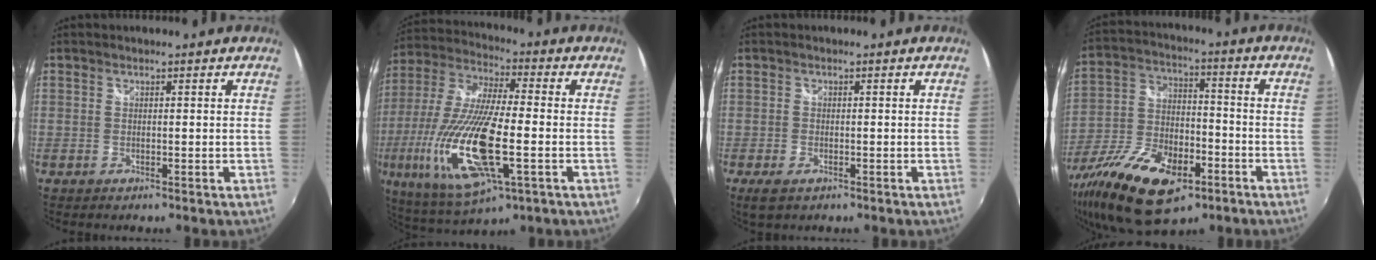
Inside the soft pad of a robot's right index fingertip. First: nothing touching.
{"total": 23.5, "force": [-6.2, 6.8, 21.6], "torque": [-0.448, -0.042, -0.110]}
{"total": 3.2, "force": [-1.8, 1.6, 2.0], "torque": [-0.046, -0.007, -0.031]}
{"total": 21.3, "force": [-11.3, 10.2, 14.9], "torque": [-0.311, -0.042, -0.190]}